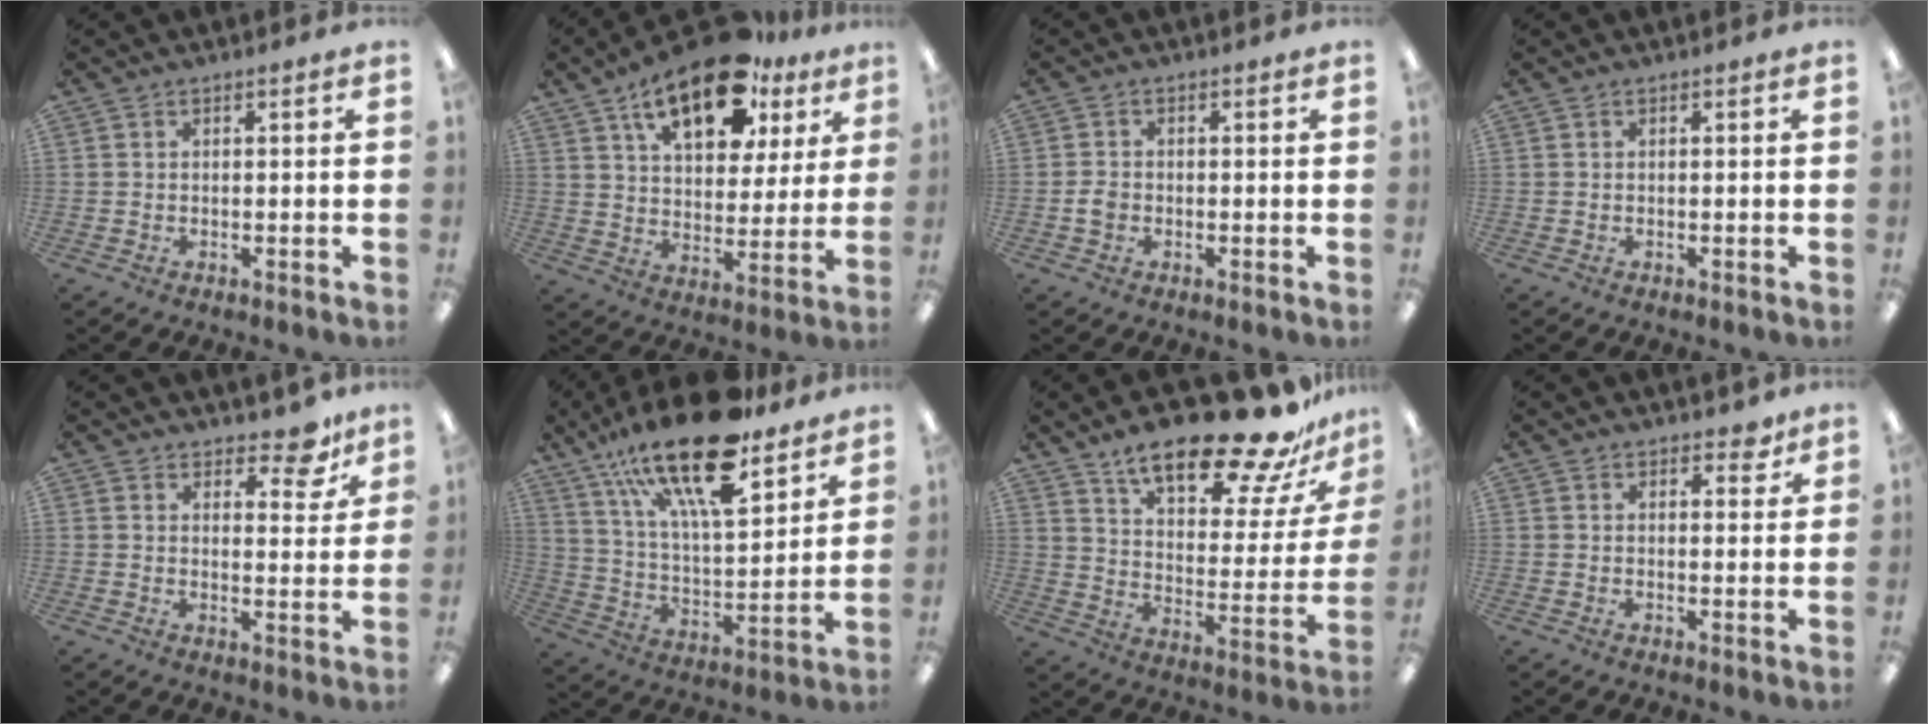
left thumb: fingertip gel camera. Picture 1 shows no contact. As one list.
[{"total": 19.2, "force": [12.0, 9.1, 11.9], "torque": [-0.196, -0.049, 0.203]}, {"total": 2.4, "force": [-0.5, 2.0, 1.2], "torque": [-0.022, 0.005, -0.010]}, {"total": 0.0}, {"total": 7.7, "force": [6.1, 3.2, 3.5], "torque": [-0.029, -0.040, 0.102]}, {"total": 24.1, "force": [16.7, 7.8, 15.5], "torque": [-0.264, -0.098, 0.283]}, {"total": 23.9, "force": [18.6, 7.2, 13.3], "torque": [-0.192, -0.124, 0.306]}, {"total": 3.3, "force": [2.6, 1.5, 1.2], "torque": [-0.003, -0.011, 0.044]}]